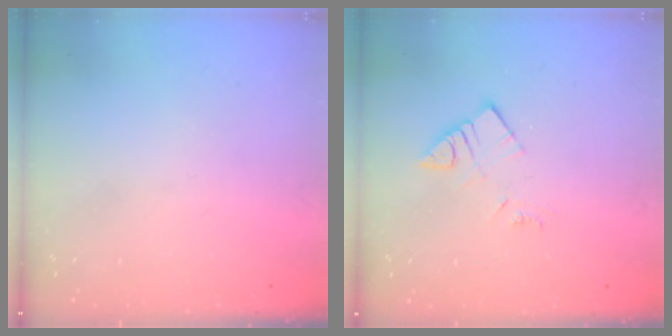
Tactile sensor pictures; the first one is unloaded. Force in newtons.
{"total": 5.0, "press": 5.0, "slide": 0.2}